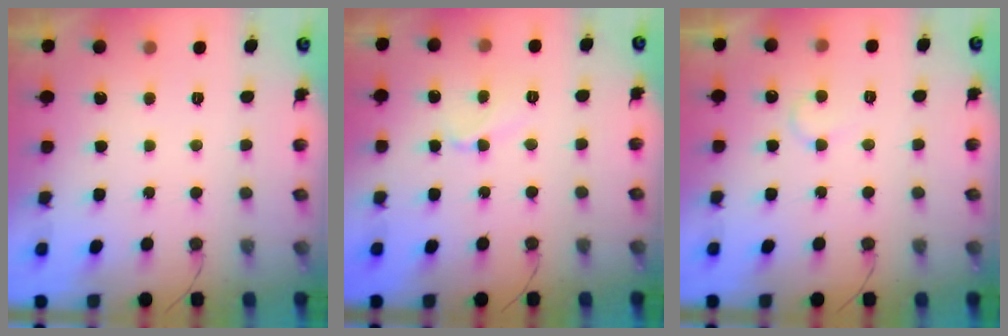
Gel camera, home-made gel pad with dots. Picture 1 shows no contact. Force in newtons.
{"total": 5.9, "press": 5.9, "slide": 0.5}
{"total": 5.4, "press": 5.4, "slide": 0.5}